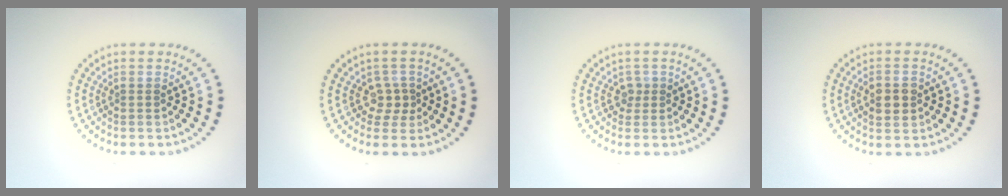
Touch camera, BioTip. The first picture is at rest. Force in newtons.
{"total": 1.7, "press": 1.2, "slide": 1.2}
{"total": 1.2, "press": 0.9, "slide": 0.8}
{"total": 2.8, "press": 2.8, "slide": 0.2}